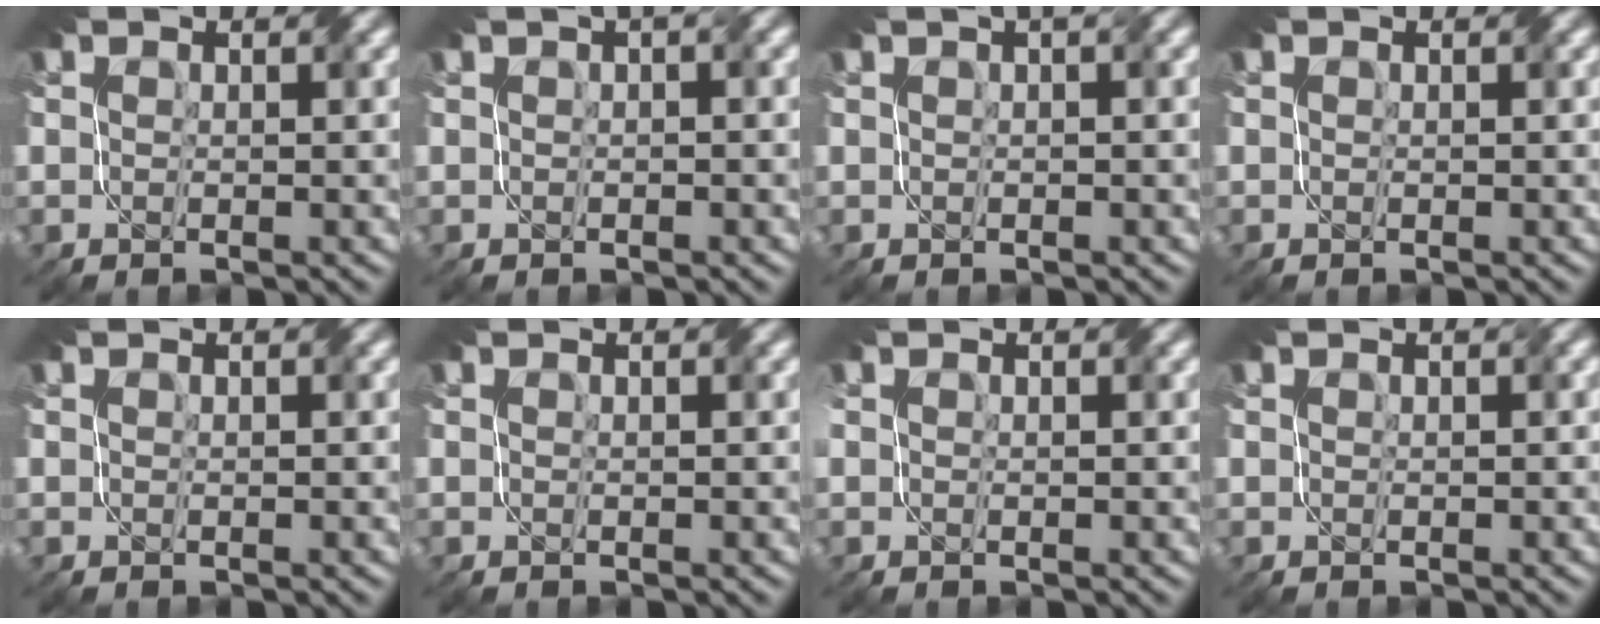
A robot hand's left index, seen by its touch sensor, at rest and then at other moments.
{"total": 1.5, "force": [0.8, 0.4, 1.2], "torque": [-0.017, 0.007, 0.008]}
{"total": 1.2, "force": [0.7, 0.2, 1.0], "torque": [-0.015, 0.005, 0.008]}
{"total": 0.0}
{"total": 0.0}
{"total": 0.0}
{"total": 0.8, "force": [0.2, 0.5, 0.5], "torque": [-0.010, 0.005, 0.005]}
{"total": 0.0}